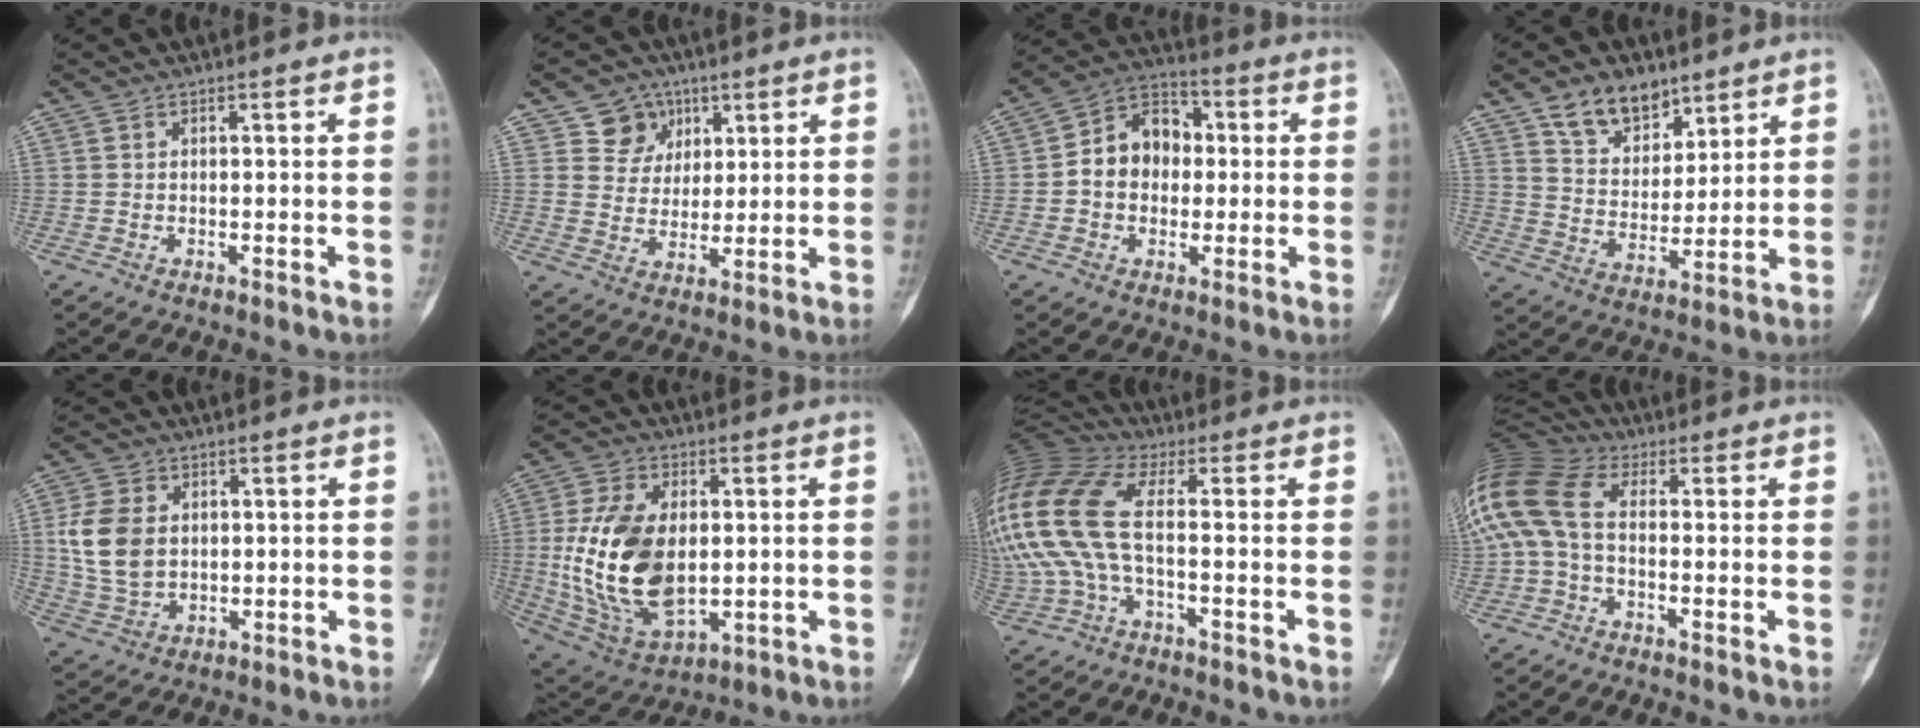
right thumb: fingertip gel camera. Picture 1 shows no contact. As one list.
[{"total": 7.4, "force": [3.8, 6.2, 1.3], "torque": [0.015, -0.018, 0.067]}, {"total": 11.1, "force": [0.3, 8.6, 7.0], "torque": [-0.082, 0.032, -0.007]}, {"total": 11.1, "force": [7.5, 6.6, 4.9], "torque": [-0.048, -0.047, 0.136]}, {"total": 9.9, "force": [1.4, 7.2, 6.7], "torque": [-0.126, -0.005, 0.034]}, {"total": 20.0, "force": [0.4, 11.9, 16.1], "torque": [-0.304, -0.010, 0.027]}, {"total": 16.4, "force": [-0.9, 6.2, 15.1], "torque": [-0.367, 0.034, -0.027]}, {"total": 13.6, "force": [0.1, 7.3, 11.5], "torque": [-0.271, 0.035, -0.013]}]